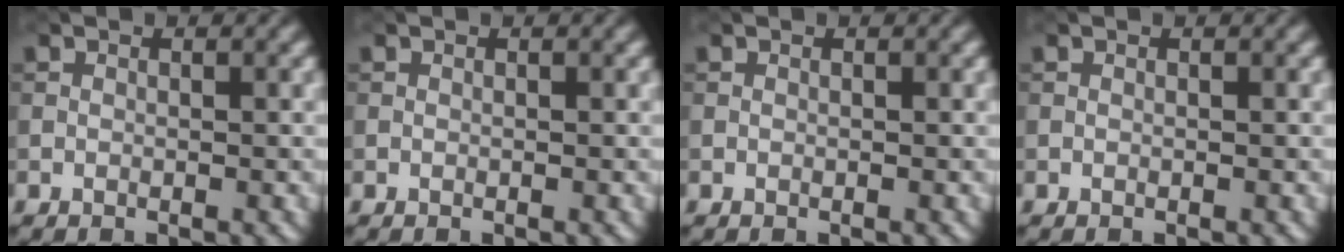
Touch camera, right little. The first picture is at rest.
{"total": 0.0}
{"total": 0.0}
{"total": 0.0}